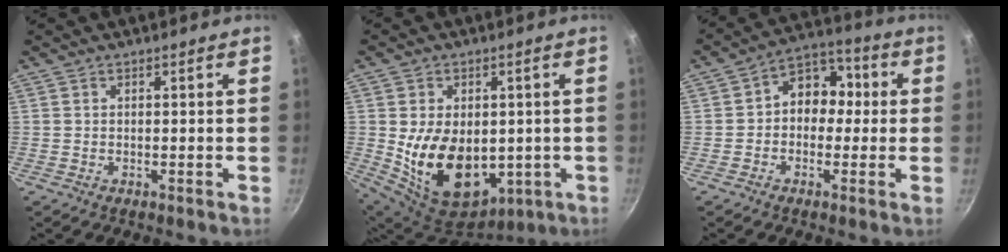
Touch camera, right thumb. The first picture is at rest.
{"total": 17.7, "force": [-1.0, 12.3, 12.8], "torque": [-0.198, -0.020, 0.014]}
{"total": 9.5, "force": [0.1, 7.6, 5.6], "torque": [-0.028, 0.030, -0.020]}